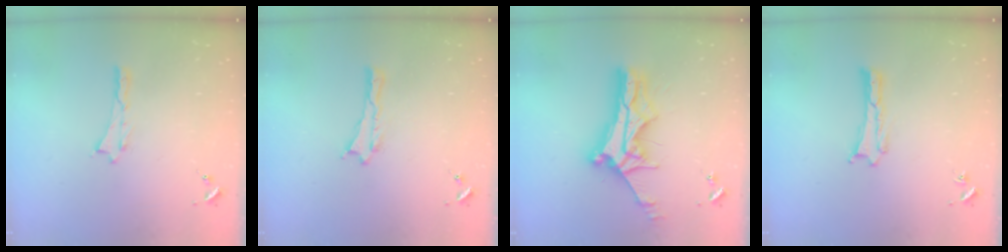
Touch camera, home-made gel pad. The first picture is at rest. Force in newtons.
{"total": 0.0}
{"total": 10.9, "press": 10.8, "slide": 0.9}
{"total": 0.0}